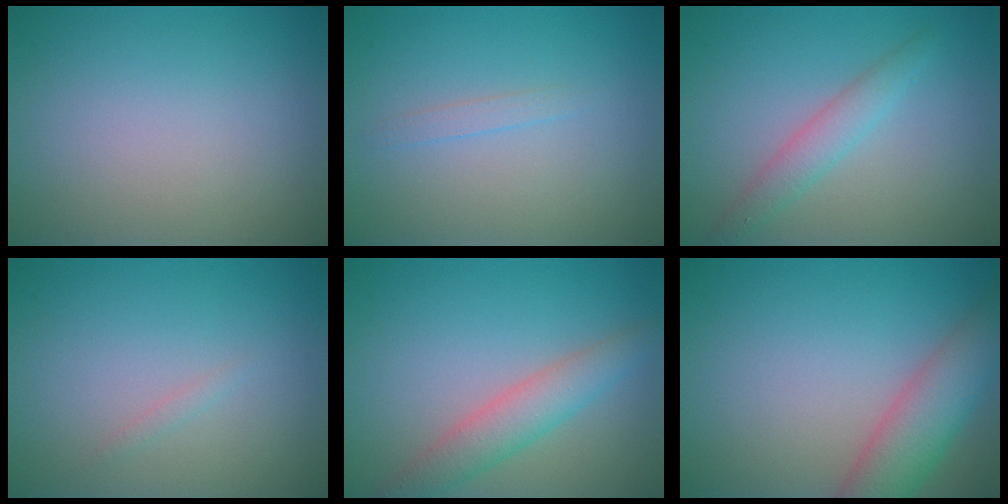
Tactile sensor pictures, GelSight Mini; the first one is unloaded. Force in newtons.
{"total": 0.8, "press": 0.8, "slide": 0.1}
{"total": 2.3, "press": 2.3, "slide": 0.1}
{"total": 0.5, "press": 0.5, "slide": 0.0}
{"total": 4.3, "press": 4.3, "slide": 0.0}
{"total": 5.5, "press": 5.5, "slide": 0.4}